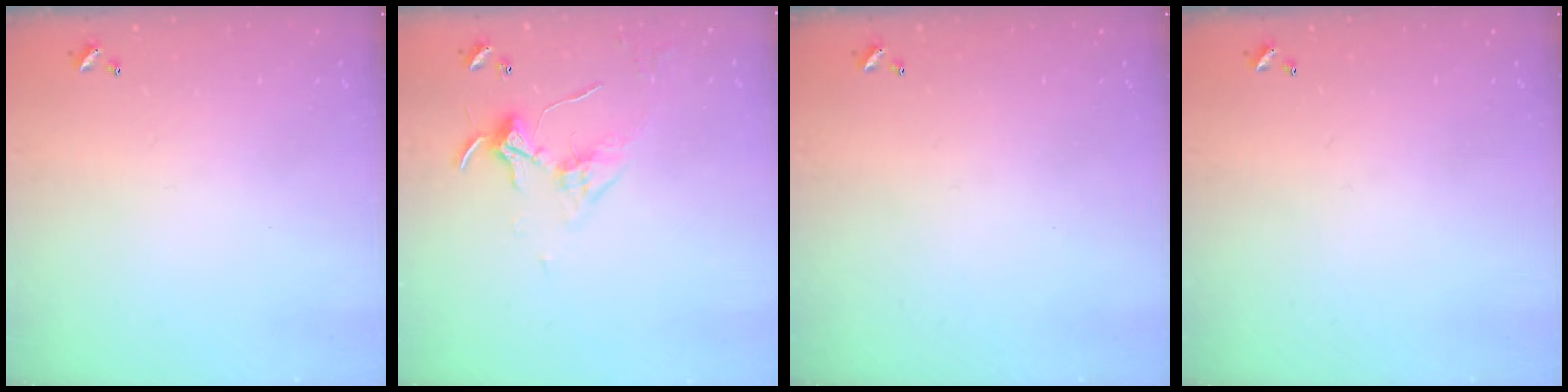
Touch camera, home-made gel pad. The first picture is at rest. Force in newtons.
{"total": 4.2, "press": 4.2, "slide": 0.4}
{"total": 0.0}
{"total": 0.0}